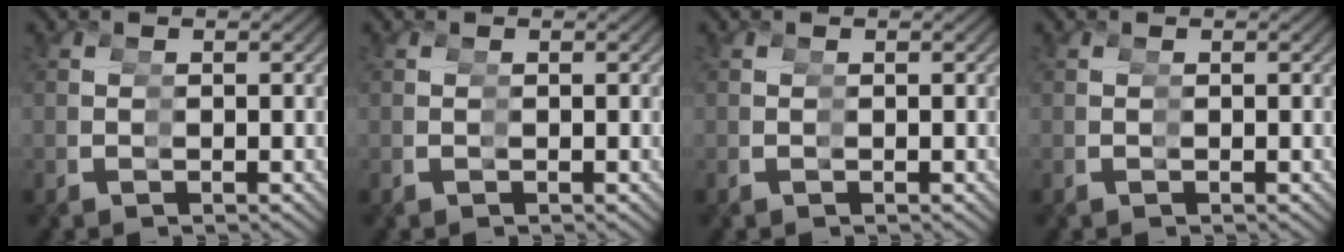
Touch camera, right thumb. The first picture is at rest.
{"total": 0.0}
{"total": 0.0}
{"total": 0.0}